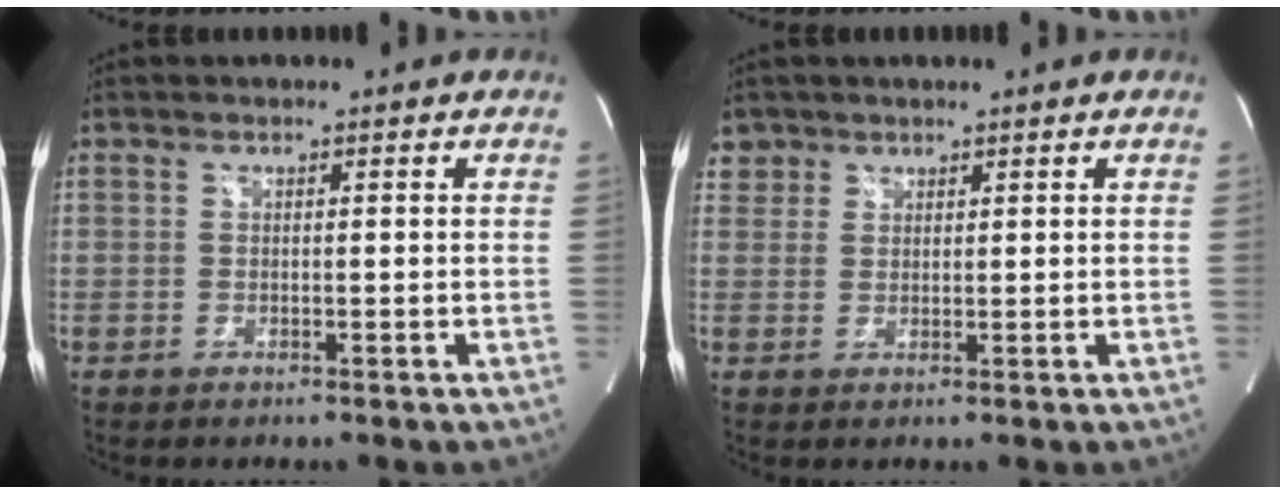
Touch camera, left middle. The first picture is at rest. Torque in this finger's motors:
{"motor_torque": [0.20, -0.14, 0.05, 0.01]}